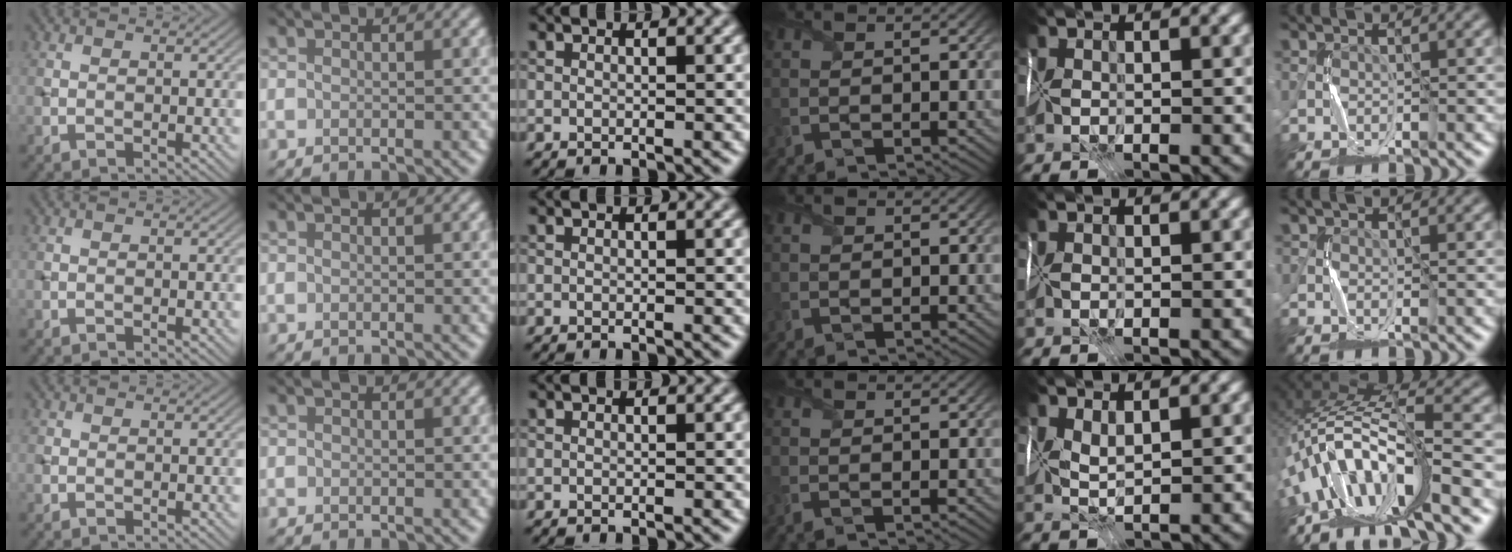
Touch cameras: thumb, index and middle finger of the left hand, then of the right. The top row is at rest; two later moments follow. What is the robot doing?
{"motion": "fold", "object": "wrapping paper"}